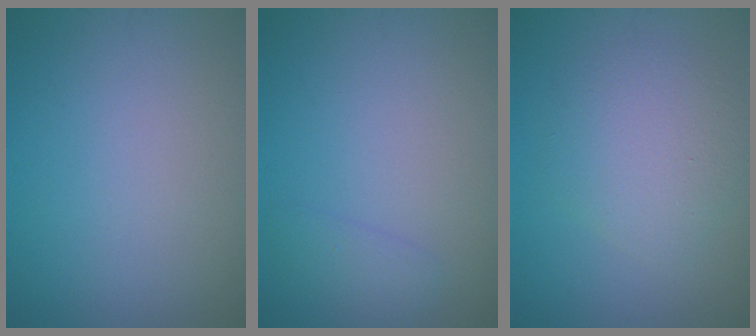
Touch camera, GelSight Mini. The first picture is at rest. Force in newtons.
{"total": 1.3, "press": 1.3, "slide": 0.1}
{"total": 3.8, "press": 3.8, "slide": 0.2}